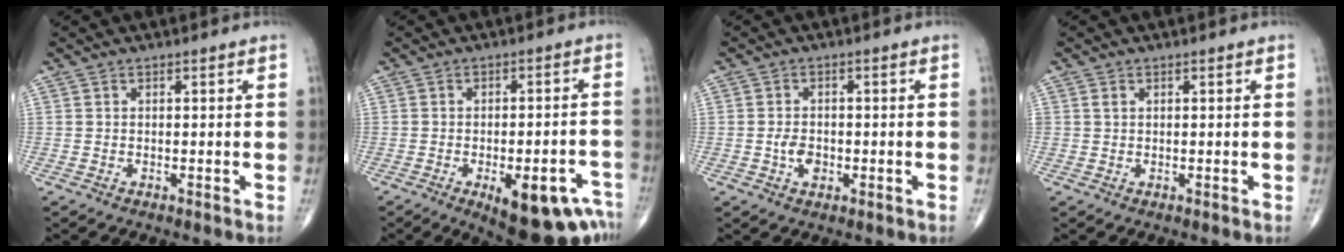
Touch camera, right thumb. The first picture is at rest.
{"total": 14.5, "force": [-7.8, 5.6, 10.9], "torque": [-0.089, 0.035, -0.092]}
{"total": 3.3, "force": [-0.8, 2.3, 2.3], "torque": [-0.034, 0.004, -0.014]}
{"total": 0.8, "force": [0.3, 0.7, 0.4], "torque": [-0.003, 0.000, 0.005]}